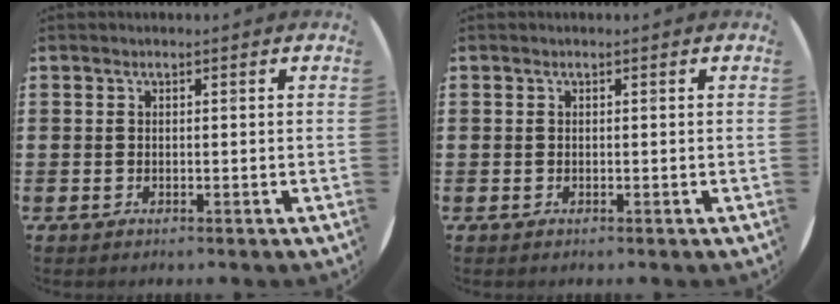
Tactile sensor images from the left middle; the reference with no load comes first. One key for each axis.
{"total": 0.0}